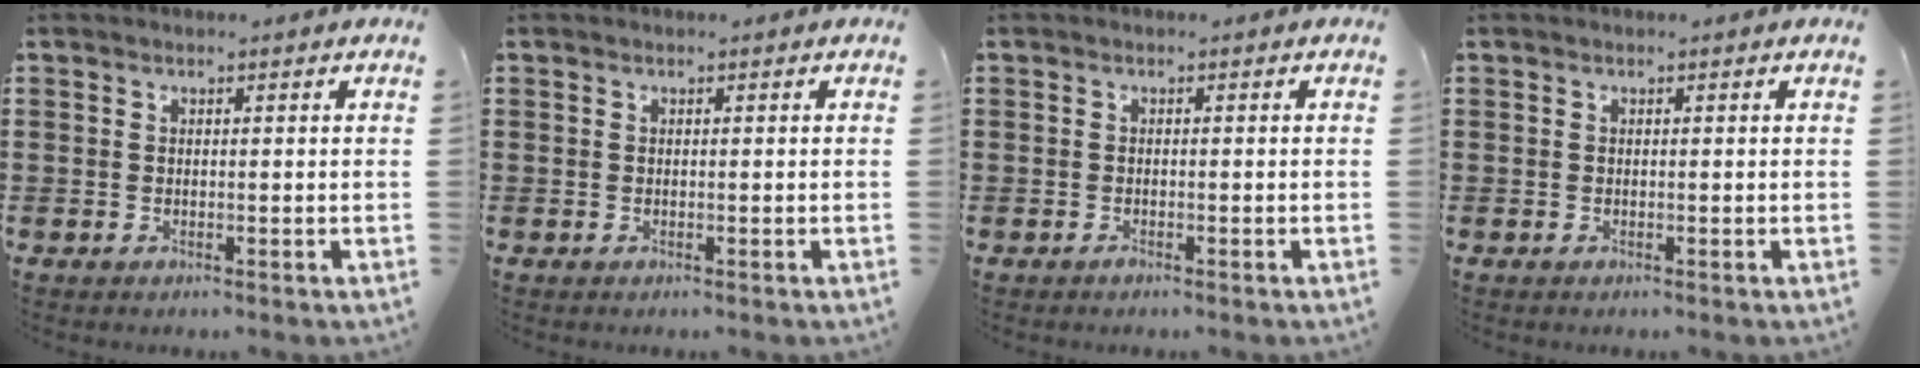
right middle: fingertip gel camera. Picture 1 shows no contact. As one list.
[{"total": 0.0}, {"total": 0.6, "force": [-0.5, 0.1, 0.3], "torque": [-0.008, -0.005, -0.009]}, {"total": 0.0}]